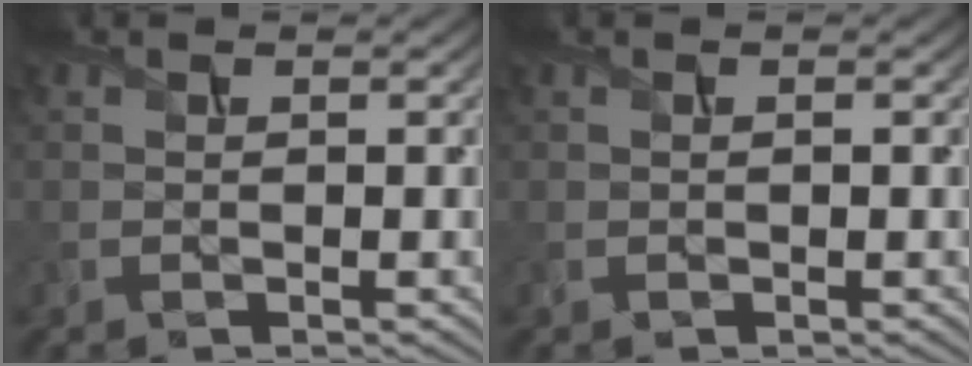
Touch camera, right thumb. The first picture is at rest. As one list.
[{"total": 0.0}]